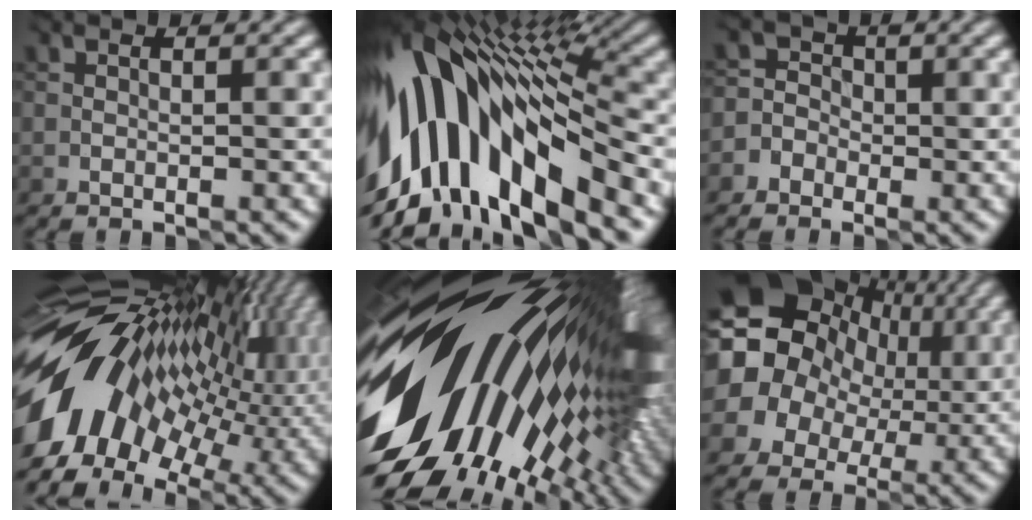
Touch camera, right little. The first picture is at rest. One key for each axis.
{"total": 13.6, "fx": -1.8, "fy": 6.8, "fz": 11.6, "tx": -0.215, "ty": 0.012, "tz": -0.014}
{"total": 1.6, "fx": -0.9, "fy": 1.3, "fz": -0.3, "tx": 0.017, "ty": 0.007, "tz": -0.025}
{"total": 16.7, "fx": 1.1, "fy": 9.0, "fz": 14.0, "tx": -0.246, "ty": 0.003, "tz": 0.014}
{"total": 19.2, "fx": 0.4, "fy": 10.7, "fz": 16.0, "tx": -0.272, "ty": -0.055, "tz": 0.017}
{"total": 17.4, "fx": 3.7, "fy": 15.6, "fz": 6.8, "tx": -0.148, "ty": 0.024, "tz": 0.031}